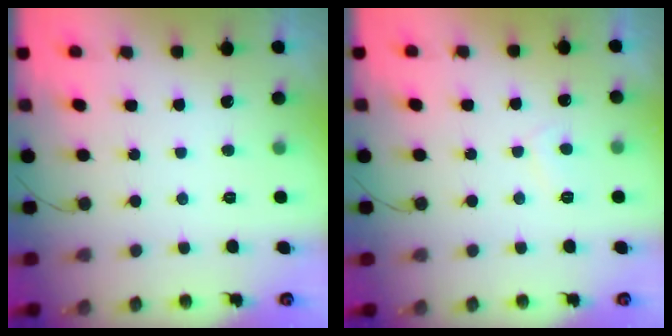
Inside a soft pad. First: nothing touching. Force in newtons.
{"total": 1.9, "press": 1.8, "slide": 0.4}